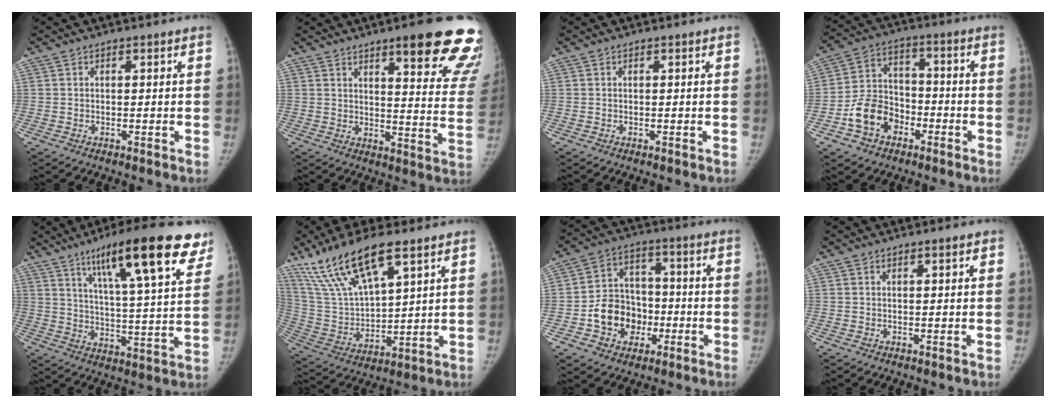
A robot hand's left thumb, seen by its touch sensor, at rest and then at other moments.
{"total": 21.1, "force": [13.8, 4.3, 15.3], "torque": [-0.153, -0.066, 0.167]}
{"total": 0.0}
{"total": 10.8, "force": [-4.8, 8.2, 5.2], "torque": [-0.069, 0.037, -0.088]}
{"total": 22.2, "force": [13.2, 4.6, 17.3], "torque": [-0.233, -0.034, 0.199]}
{"total": 17.1, "force": [11.1, 5.4, 11.8], "torque": [-0.222, -0.035, 0.227]}
{"total": 11.7, "force": [-3.3, 9.7, 5.6], "torque": [-0.050, 0.034, -0.057]}
{"total": 1.0, "force": [0.5, 0.1, 0.8], "torque": [-0.010, 0.001, 0.007]}